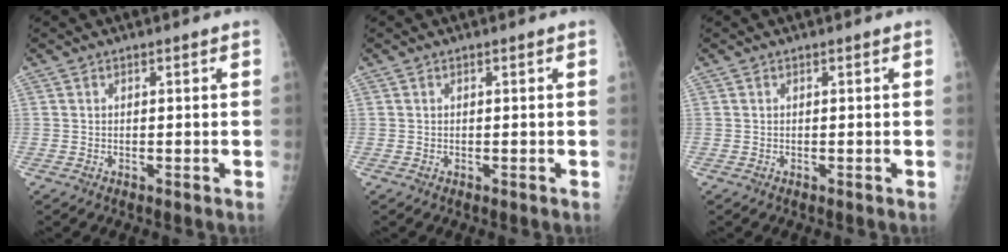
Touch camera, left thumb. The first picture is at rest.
{"total": 0.0}
{"total": 0.0}